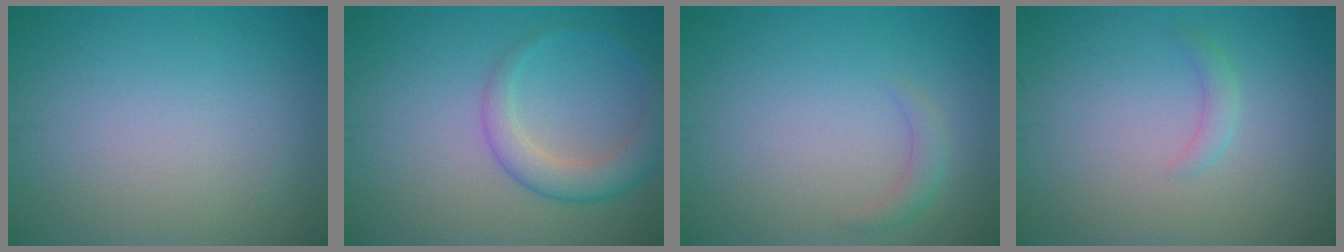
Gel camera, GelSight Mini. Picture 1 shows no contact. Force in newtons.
{"total": 2.9, "press": 2.8, "slide": 0.1}
{"total": 1.3, "press": 1.3, "slide": 0.1}
{"total": 1.1, "press": 1.1, "slide": 0.1}